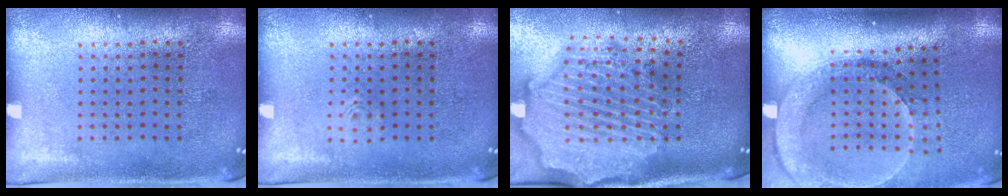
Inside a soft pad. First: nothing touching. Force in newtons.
{"total": 0.5, "press": 0.5, "slide": 0.1}
{"total": 3.5, "press": 3.0, "slide": 1.9}
{"total": 2.6, "press": 2.0, "slide": 1.7}